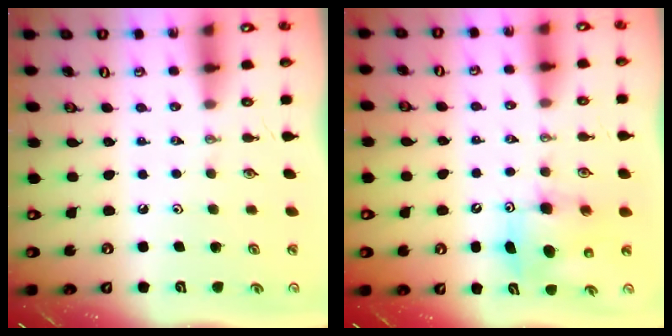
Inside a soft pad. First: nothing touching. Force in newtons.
{"total": 8.0, "press": 7.6, "slide": 2.2}